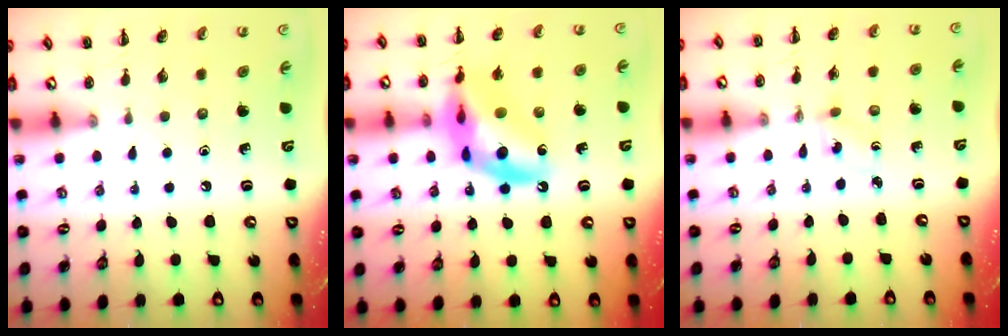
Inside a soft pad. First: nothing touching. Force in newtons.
{"total": 15.7, "press": 15.2, "slide": 3.9}
{"total": 0.9, "press": 0.7, "slide": 0.5}